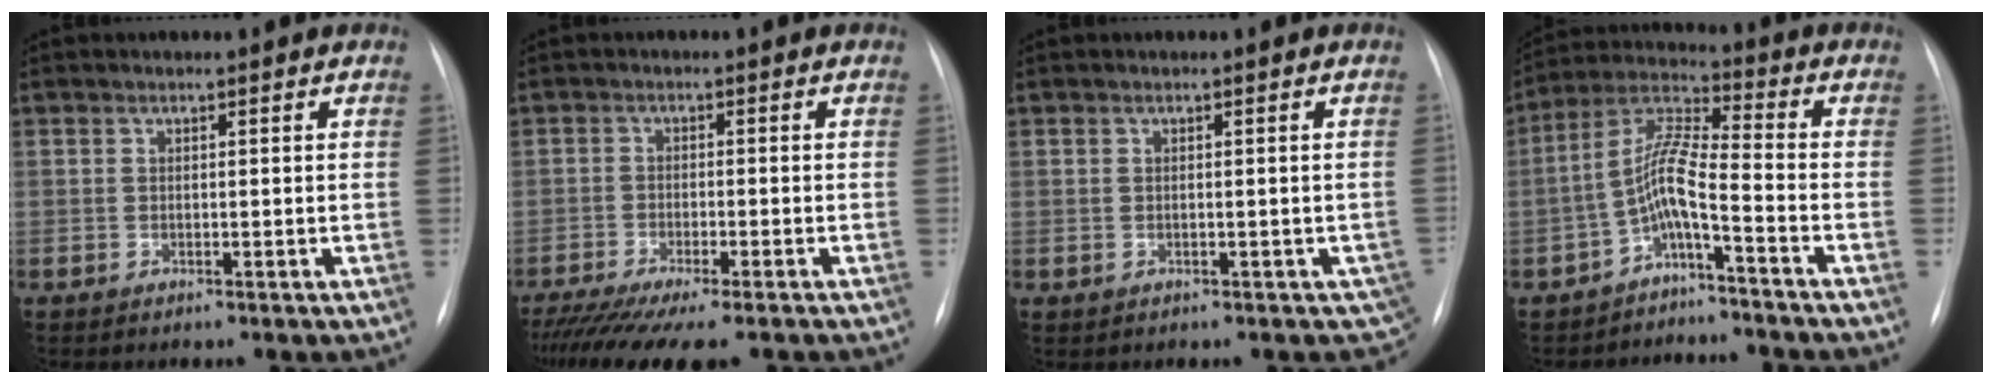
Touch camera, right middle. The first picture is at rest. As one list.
[{"total": 12.4, "force": [-10.1, 1.2, 7.1], "torque": [-0.110, -0.026, -0.158]}, {"total": 2.9, "force": [-0.9, 2.1, 1.8], "torque": [-0.010, 0.006, 0.000]}, {"total": 6.7, "force": [-3.4, 0.4, 5.7], "torque": [-0.123, 0.024, -0.069]}]